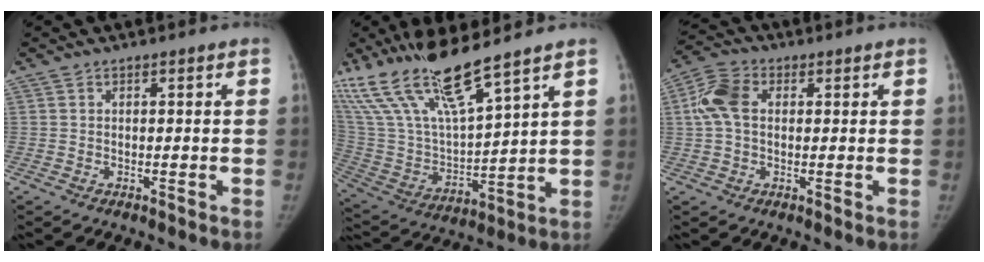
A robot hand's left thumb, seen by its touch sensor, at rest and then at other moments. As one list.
[{"total": 21.0, "force": [15.3, 4.5, 13.6], "torque": [-0.261, -0.065, 0.302]}, {"total": 7.4, "force": [1.3, 5.1, 5.3], "torque": [-0.115, 0.020, 0.020]}]